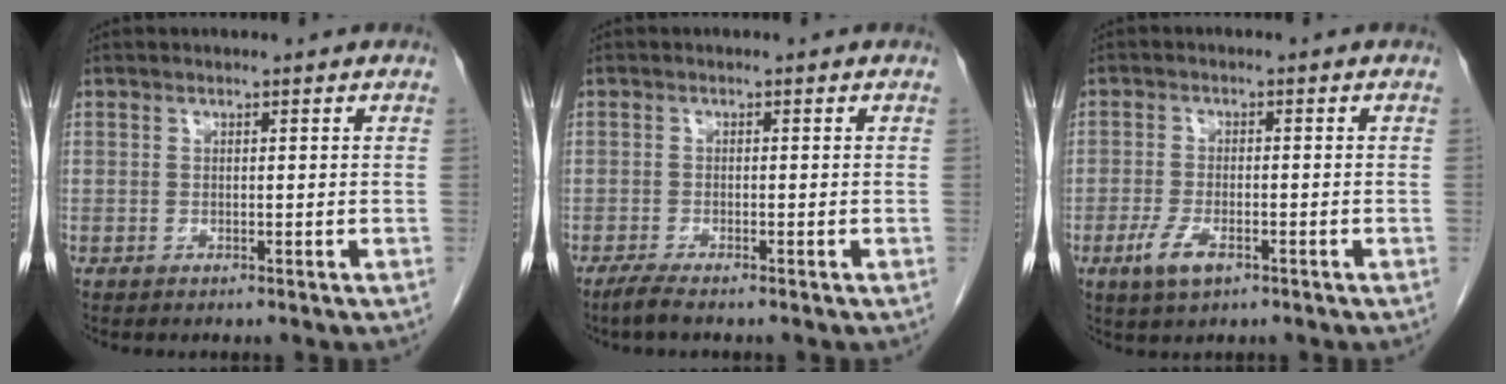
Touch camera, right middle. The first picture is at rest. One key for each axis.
{"total": 2.0, "fx": -1.6, "fy": -0.1, "fz": 1.2, "tx": -0.035, "ty": -0.007, "tz": -0.035}
{"total": 4.4, "fx": -2.2, "fy": 1.6, "fz": 3.4, "tx": -0.075, "ty": -0.005, "tz": -0.038}